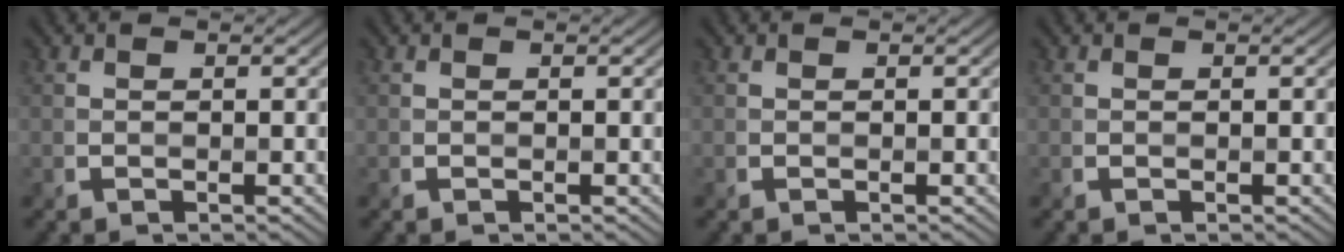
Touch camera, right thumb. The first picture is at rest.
{"total": 0.0}
{"total": 0.0}
{"total": 0.0}